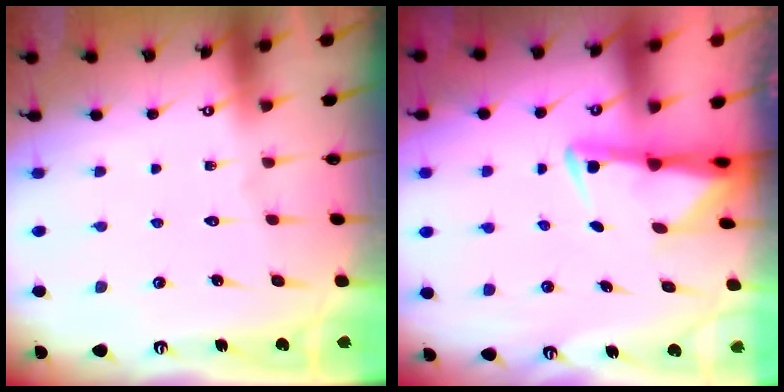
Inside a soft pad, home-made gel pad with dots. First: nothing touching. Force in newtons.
{"total": 3.2, "press": 3.1, "slide": 0.6}